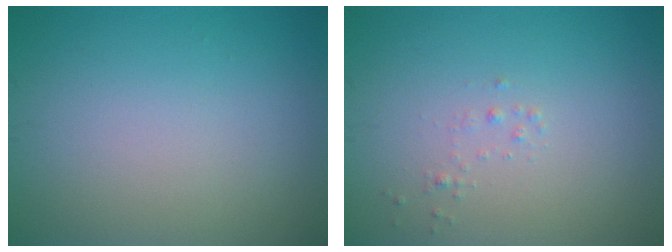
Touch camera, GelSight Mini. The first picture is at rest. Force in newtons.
{"total": 0.6, "press": 0.6, "slide": 0.0}